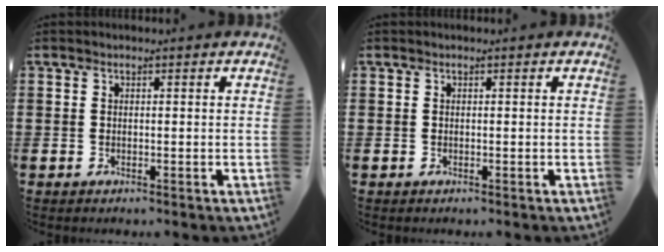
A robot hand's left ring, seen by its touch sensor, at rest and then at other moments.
{"total": 0.0}